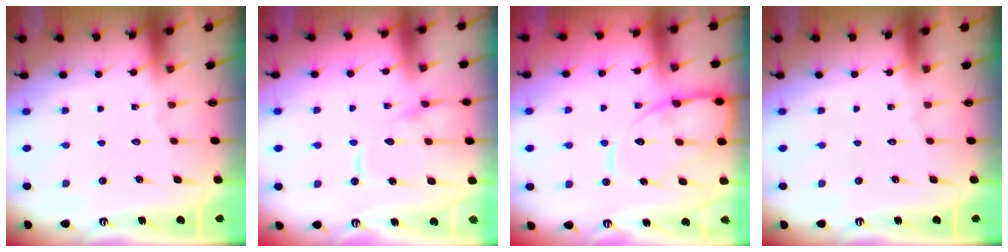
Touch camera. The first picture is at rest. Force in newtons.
{"total": 12.0, "press": 11.9, "slide": 1.2}
{"total": 12.1, "press": 12.0, "slide": 1.6}
{"total": 0.0}